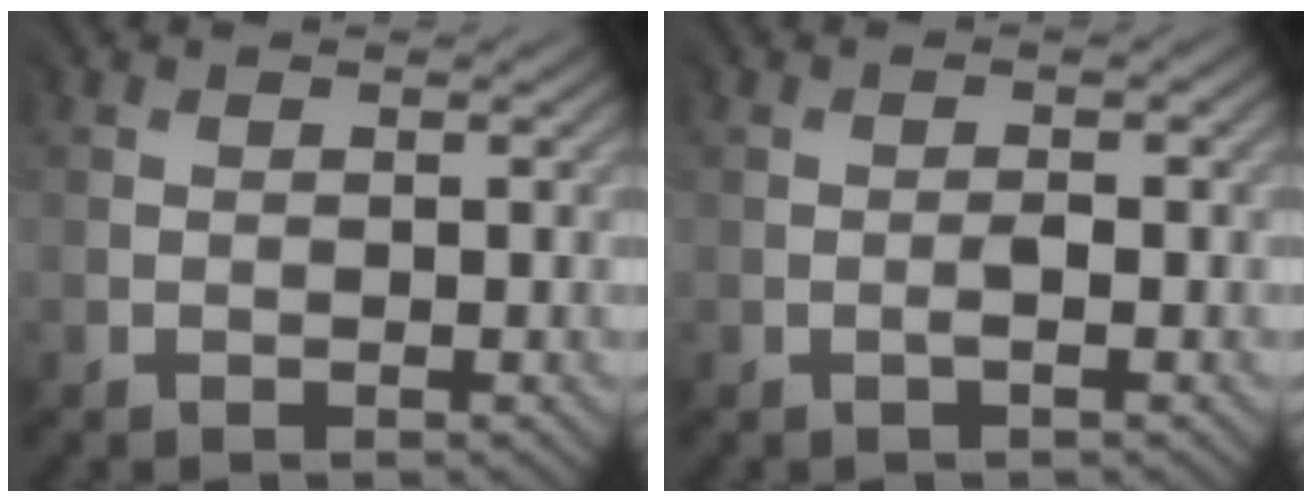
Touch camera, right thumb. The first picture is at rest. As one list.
[{"total": 0.7, "force": [-0.4, -0.6, -0.1], "torque": [0.001, 0.003, -0.008]}]